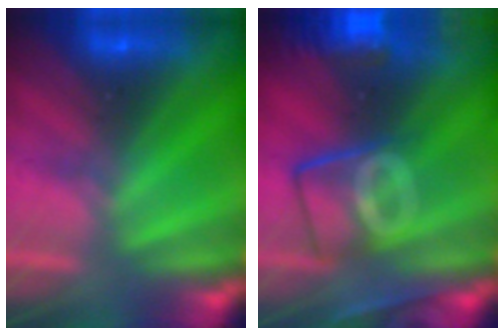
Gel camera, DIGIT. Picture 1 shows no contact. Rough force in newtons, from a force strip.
{"total": 8.1}